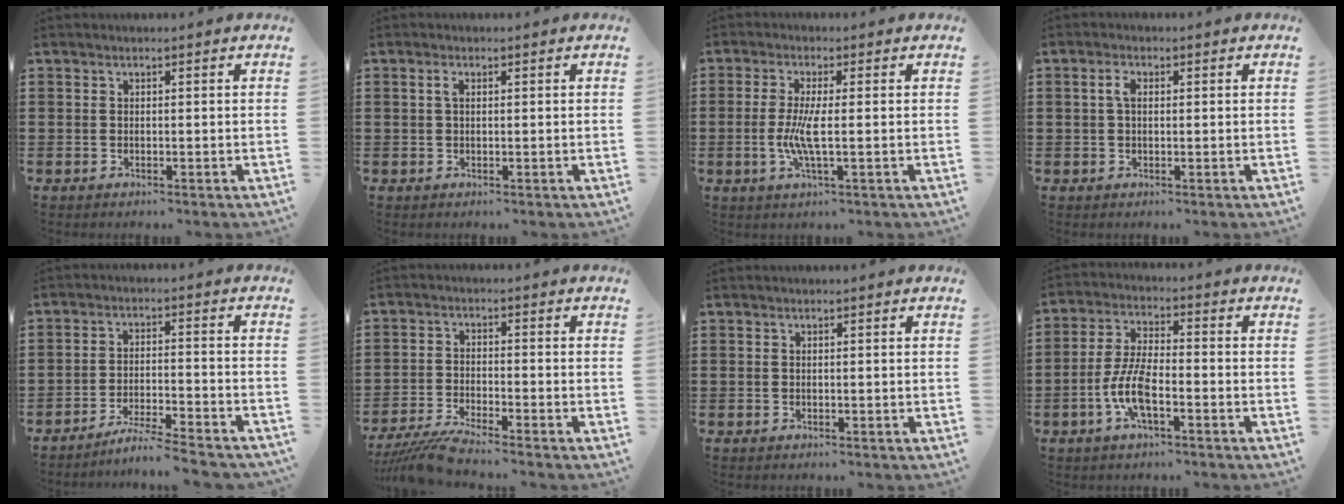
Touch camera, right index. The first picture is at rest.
{"total": 1.4, "force": [0.4, 0.6, 1.2], "torque": [-0.027, 0.005, 0.005]}
{"total": 5.3, "force": [-0.7, 0.8, 5.2], "torque": [-0.111, -0.008, -0.020]}
{"total": 2.3, "force": [0.3, 1.2, 2.0], "torque": [-0.048, 0.005, 0.002]}
{"total": 4.8, "force": [-4.4, -0.5, 1.6], "torque": [-0.035, -0.010, -0.089]}
{"total": 5.0, "force": [-4.7, -0.4, 1.8], "torque": [-0.049, -0.021, -0.093]}
{"total": 0.0}
{"total": 7.5, "force": [-2.8, 2.5, 6.4], "torque": [-0.154, -0.011, -0.060]}